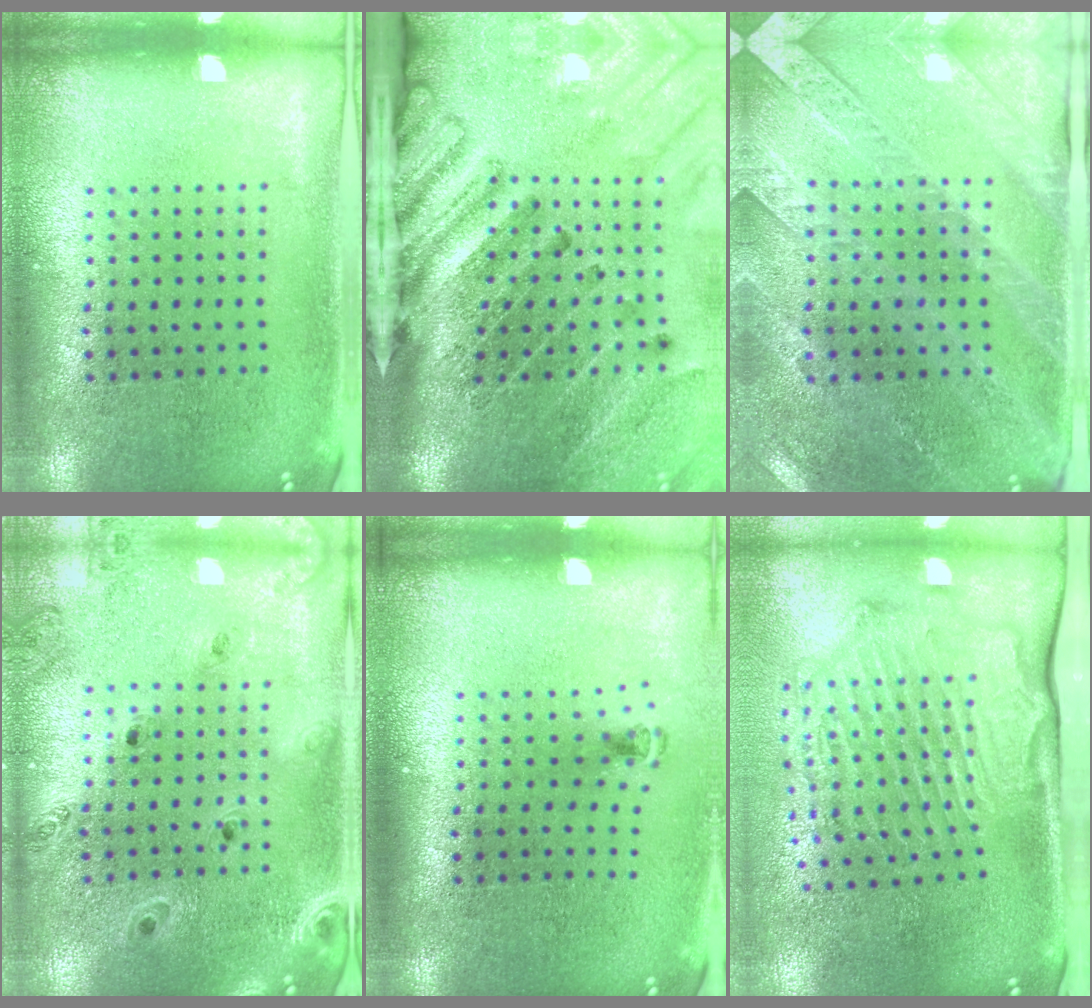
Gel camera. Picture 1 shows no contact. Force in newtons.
{"total": 4.4, "press": 3.3, "slide": 3.0}
{"total": 2.9, "press": 2.7, "slide": 1.3}
{"total": 0.8, "press": 0.8, "slide": 0.1}
{"total": 0.5, "press": 0.3, "slide": 0.4}
{"total": 2.1, "press": 2.1, "slide": 0.5}